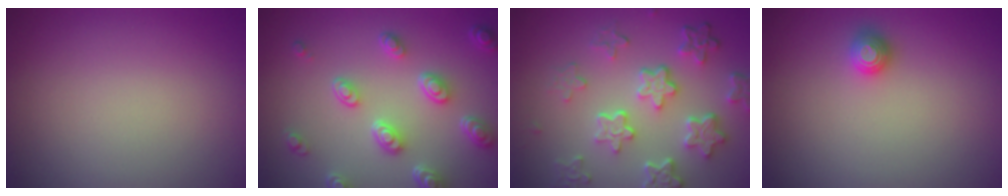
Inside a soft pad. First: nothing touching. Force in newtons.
{"total": 5.0, "press": 3.7, "slide": 3.3}
{"total": 5.9, "press": 4.5, "slide": 3.9}
{"total": 1.2, "press": 1.1, "slide": 0.2}